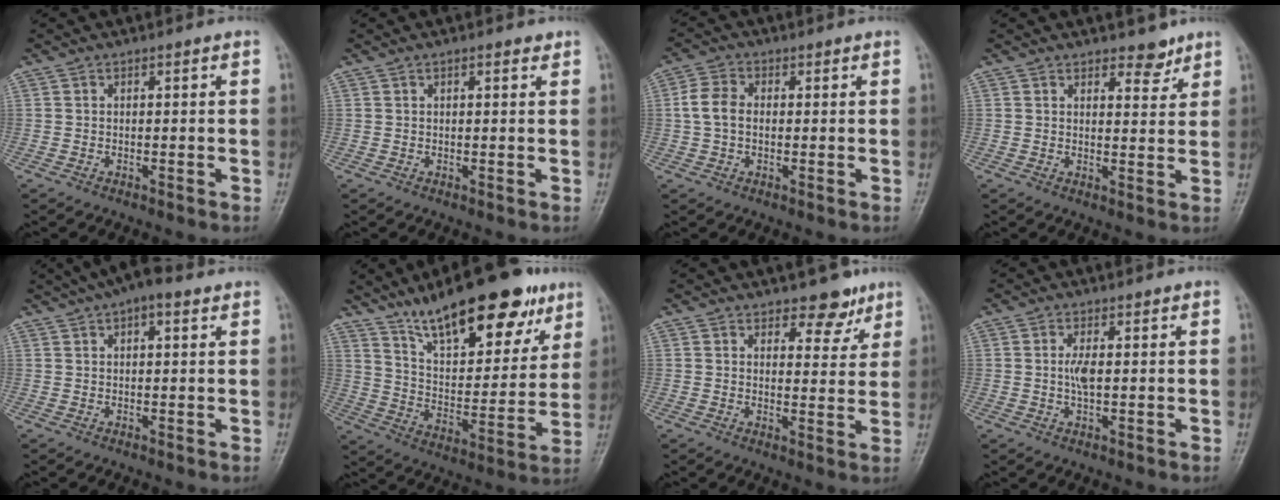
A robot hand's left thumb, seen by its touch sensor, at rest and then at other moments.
{"total": 1.8, "force": [1.0, 0.6, 1.3], "torque": [-0.017, -0.001, 0.013]}
{"total": 5.2, "force": [0.3, 3.7, 3.7], "torque": [-0.077, 0.013, 0.000]}
{"total": 4.0, "force": [3.0, 1.8, 1.8], "torque": [-0.004, -0.020, 0.043]}
{"total": 8.1, "force": [4.8, 3.1, 5.8], "torque": [-0.090, 0.017, 0.072]}
{"total": 23.9, "force": [15.9, 8.8, 15.5], "torque": [-0.194, -0.054, 0.260]}
{"total": 6.3, "force": [4.6, 3.2, 3.0], "torque": [-0.006, -0.027, 0.063]}
{"total": 2.9, "force": [0.4, 1.2, 2.6], "torque": [-0.057, -0.002, 0.007]}